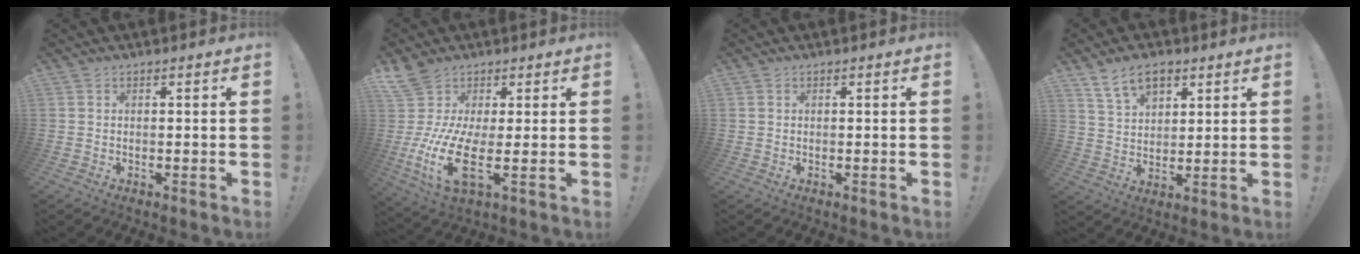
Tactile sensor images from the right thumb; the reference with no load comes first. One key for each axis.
{"total": 15.0, "fx": 1.9, "fy": 7.0, "fz": 13.1, "tx": -0.284, "ty": -0.043, "tz": 0.034}
{"total": 0.0}
{"total": 10.0, "fx": 6.1, "fy": 5.9, "fz": 5.2, "tx": -0.082, "ty": -0.022, "tz": 0.116}